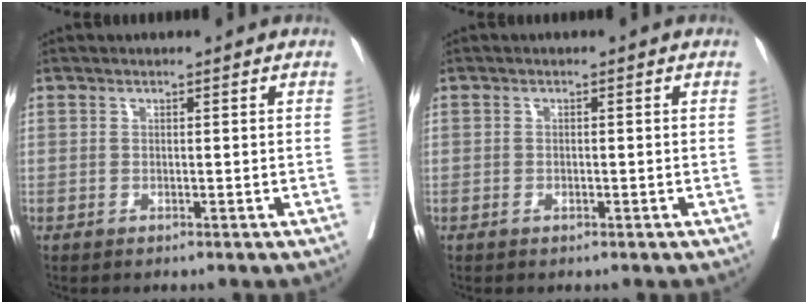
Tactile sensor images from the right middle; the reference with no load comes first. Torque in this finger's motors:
{"motor_torque": [-0.08, 0.09, -0.02, -0.01]}